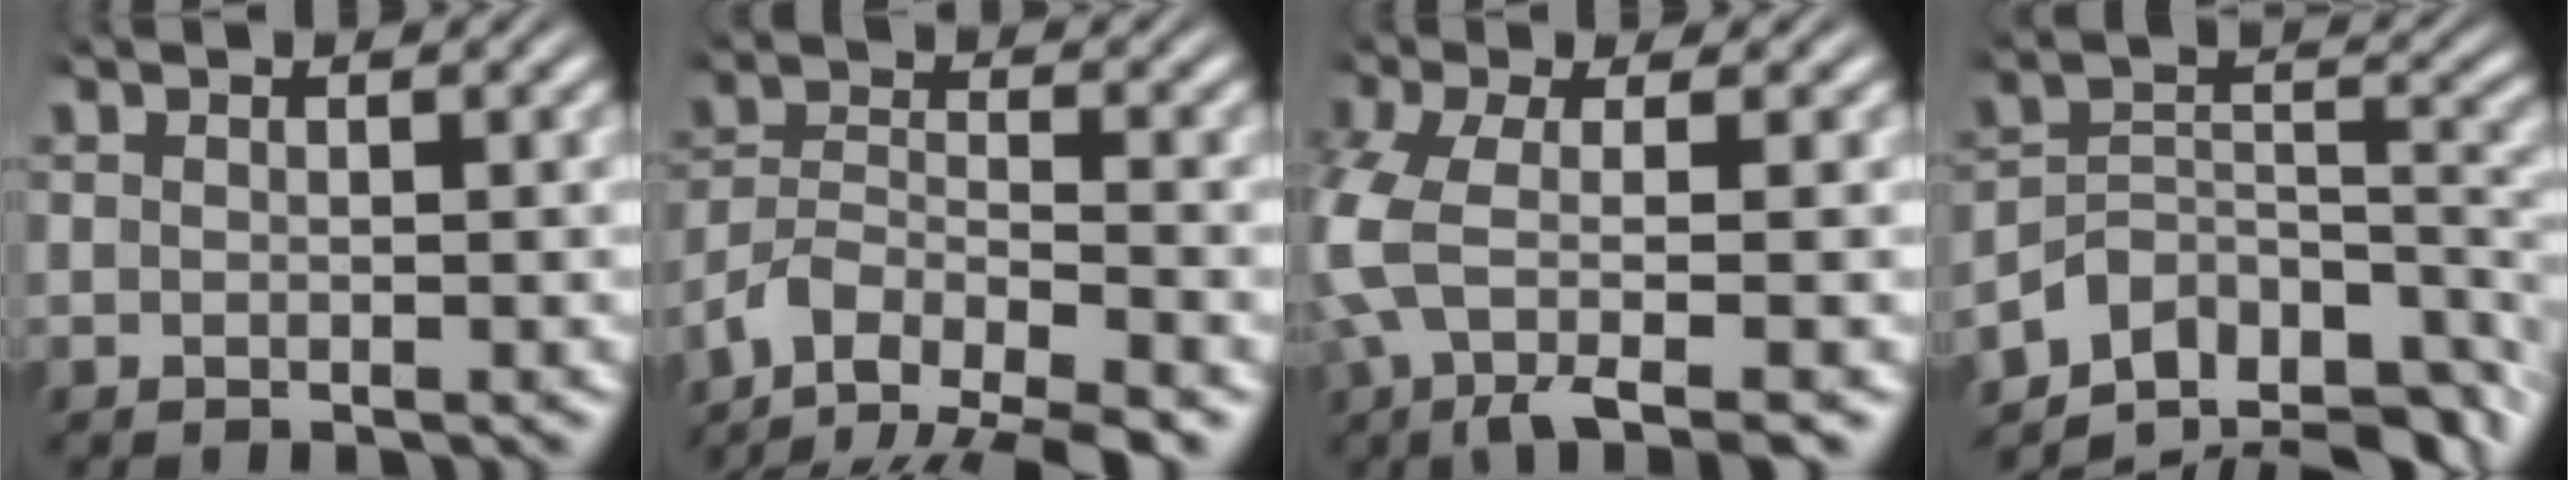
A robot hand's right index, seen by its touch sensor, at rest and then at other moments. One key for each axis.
{"total": 9.5, "fx": -4.1, "fy": 7.1, "fz": 4.7, "tx": -0.105, "ty": -0.035, "tz": -0.065}
{"total": 7.4, "fx": -2.6, "fy": 3.4, "fz": 6.1, "tx": -0.155, "ty": -0.043, "tz": -0.019}
{"total": 14.3, "fx": -7.2, "fy": 9.4, "fz": 8.1, "tx": -0.122, "ty": -0.039, "tz": -0.106}